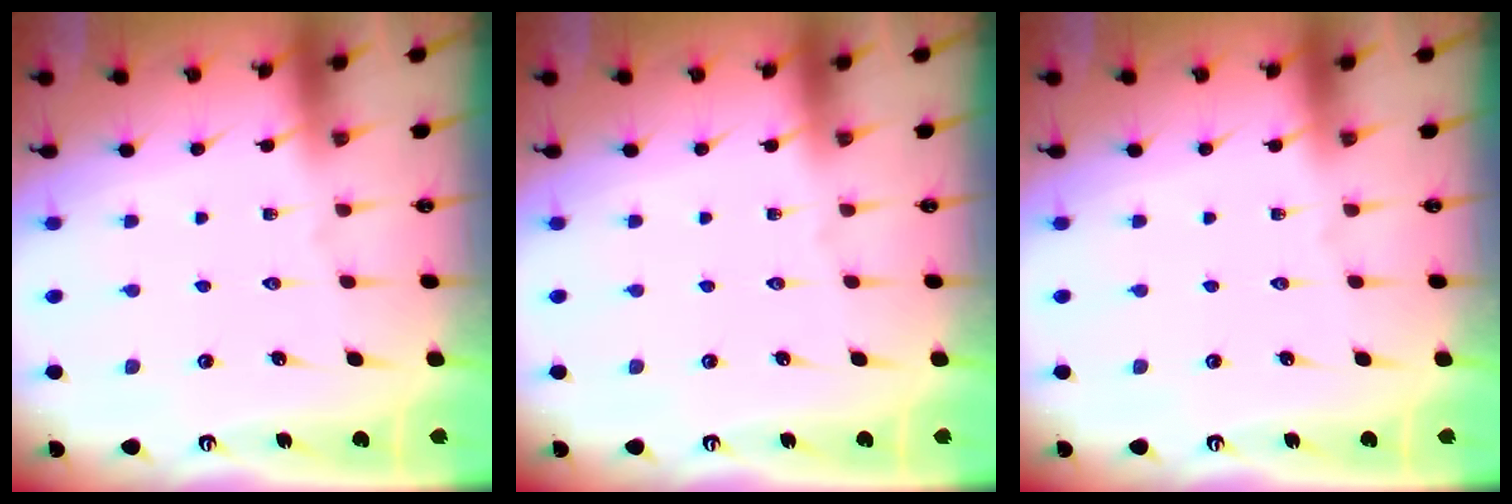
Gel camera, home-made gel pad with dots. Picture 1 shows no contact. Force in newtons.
{"total": 0.0}
{"total": 0.0}